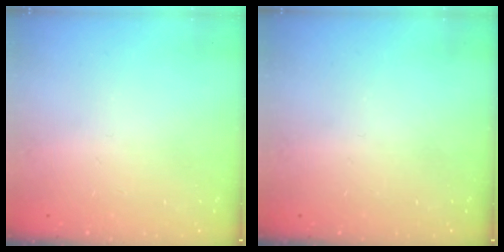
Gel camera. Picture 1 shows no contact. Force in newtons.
{"total": 0.0}